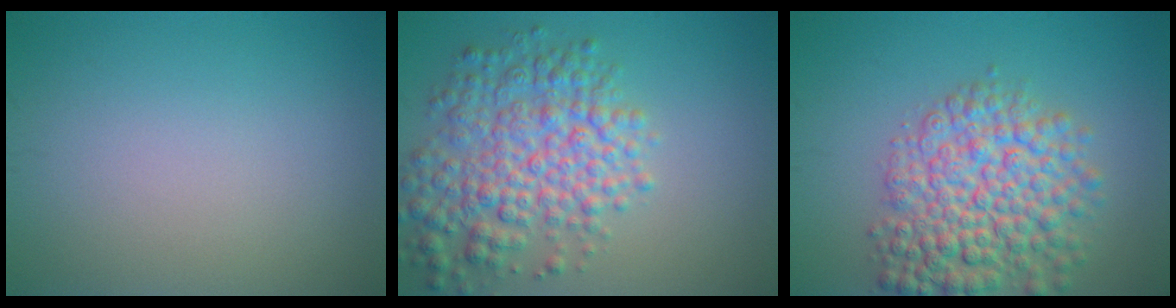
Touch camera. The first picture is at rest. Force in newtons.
{"total": 6.8, "press": 6.8, "slide": 0.2}
{"total": 8.0, "press": 8.0, "slide": 0.3}